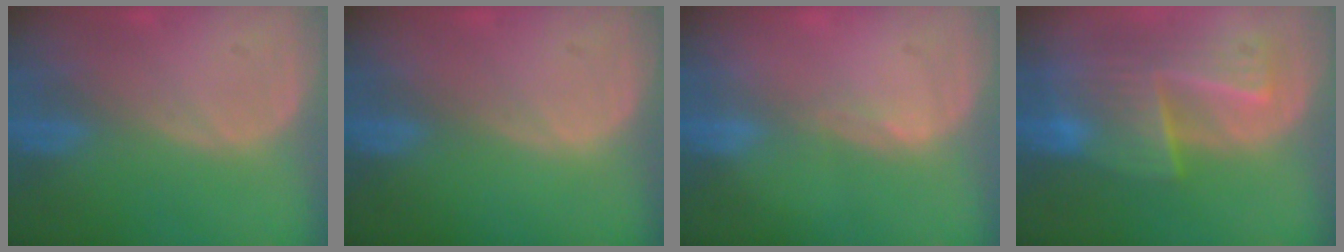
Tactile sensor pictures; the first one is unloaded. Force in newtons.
{"total": 0.0}
{"total": 1.0, "press": 0.7, "slide": 0.7}
{"total": 9.5, "press": 8.4, "slide": 4.5}